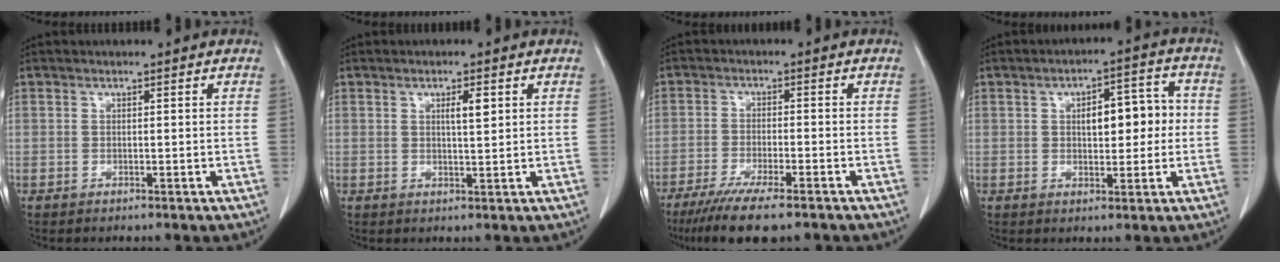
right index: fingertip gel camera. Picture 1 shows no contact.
{"total": 2.6, "force": [0.9, 0.4, 2.3], "torque": [-0.040, -0.002, 0.015]}
{"total": 10.5, "force": [-7.9, 1.3, 6.7], "torque": [-0.102, -0.022, -0.122]}
{"total": 7.5, "force": [0.7, 3.2, 6.7], "torque": [-0.092, 0.027, 0.012]}